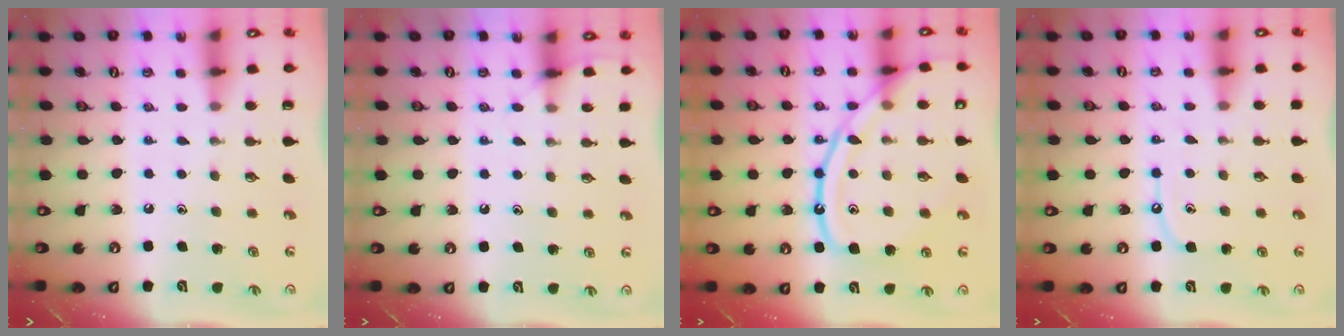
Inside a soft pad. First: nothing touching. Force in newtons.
{"total": 5.0, "press": 5.0, "slide": 0.6}
{"total": 15.7, "press": 15.6, "slide": 1.4}
{"total": 5.8, "press": 5.8, "slide": 0.5}